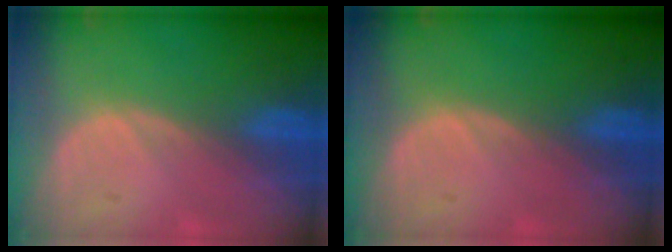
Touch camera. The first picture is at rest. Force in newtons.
{"total": 0.0}